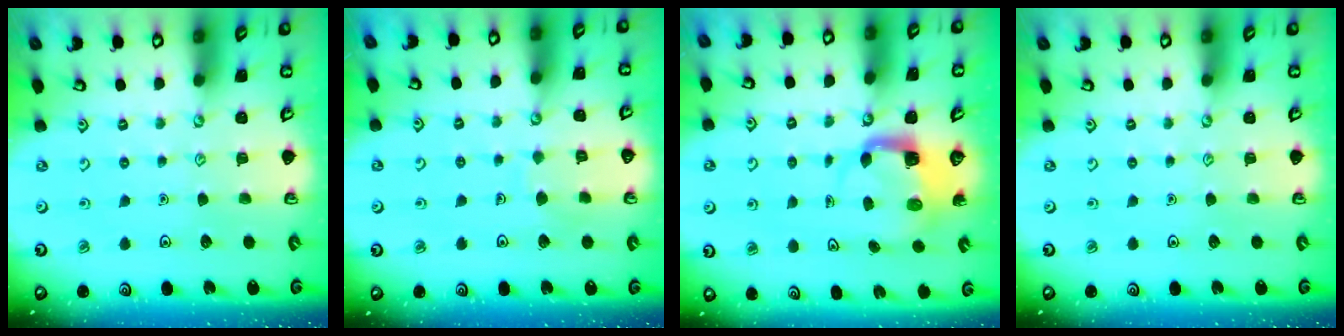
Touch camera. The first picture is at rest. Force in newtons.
{"total": 6.1, "press": 6.1, "slide": 0.2}
{"total": 4.0, "press": 4.0, "slide": 0.4}
{"total": 0.0}